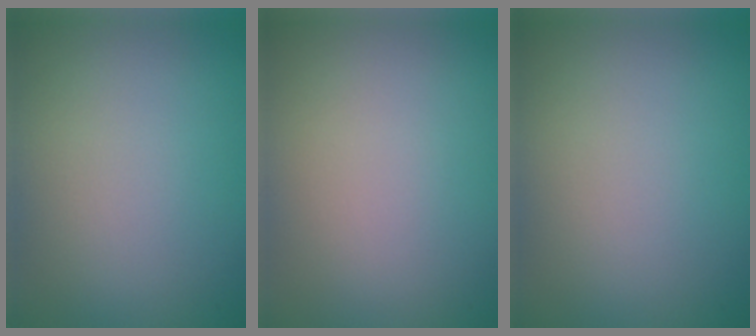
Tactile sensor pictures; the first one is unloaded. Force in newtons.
{"total": 0.0}
{"total": 0.0}